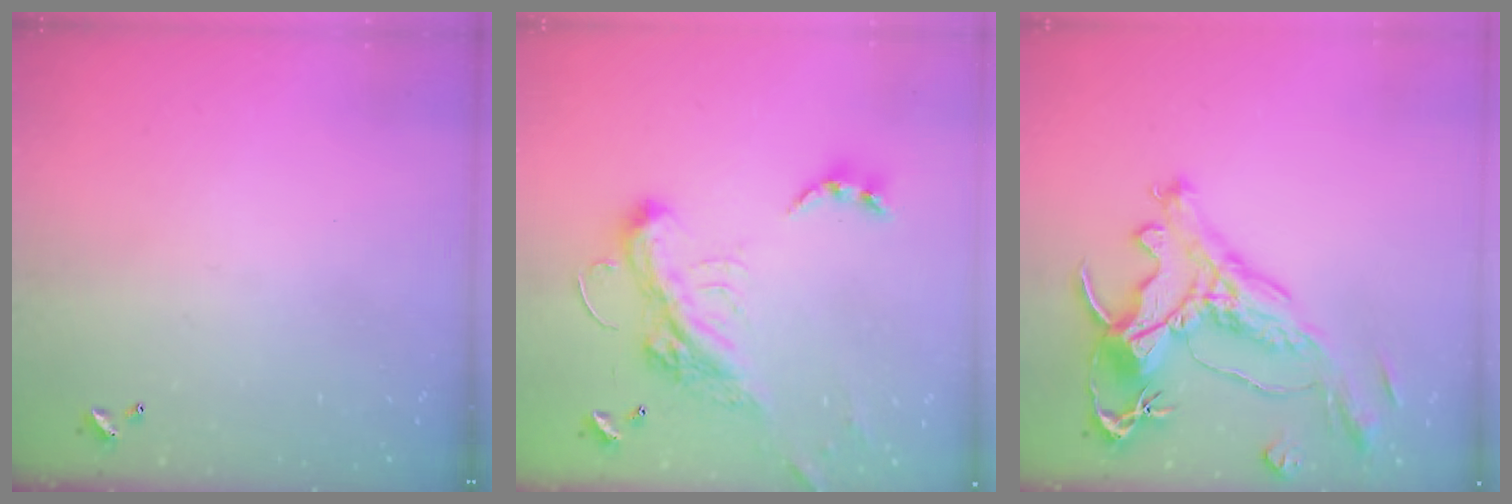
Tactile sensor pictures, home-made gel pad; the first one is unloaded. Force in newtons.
{"total": 7.8, "press": 7.6, "slide": 1.9}
{"total": 2.1, "press": 1.6, "slide": 1.3}